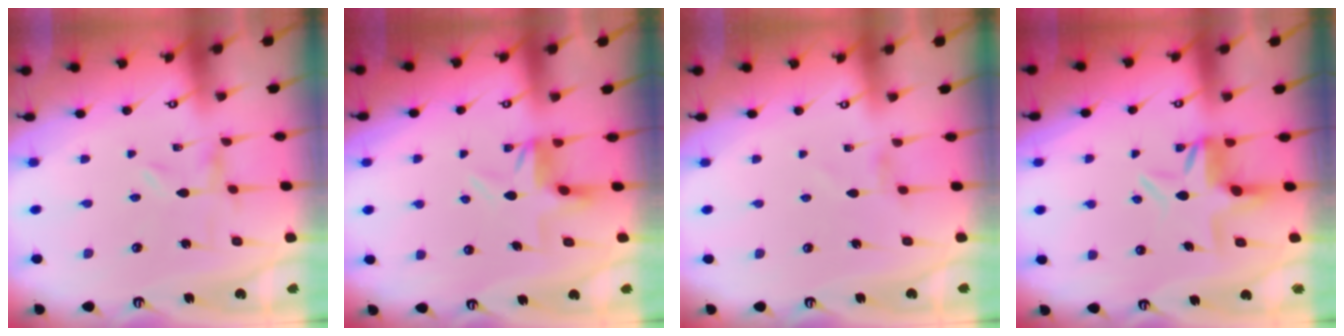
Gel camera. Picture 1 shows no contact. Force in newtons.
{"total": 4.6, "press": 4.6, "slide": 0.1}
{"total": 1.2, "press": 1.2, "slide": 0.3}
{"total": 5.9, "press": 5.9, "slide": 0.7}